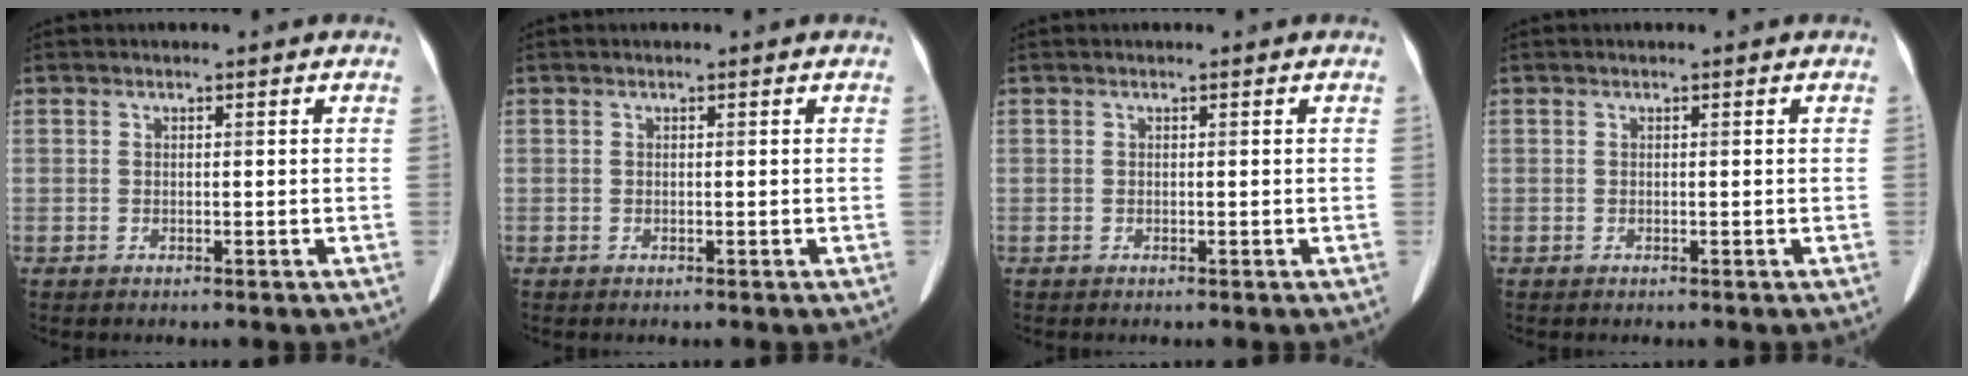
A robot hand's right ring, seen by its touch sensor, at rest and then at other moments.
{"total": 0.0}
{"total": 0.0}
{"total": 0.0}